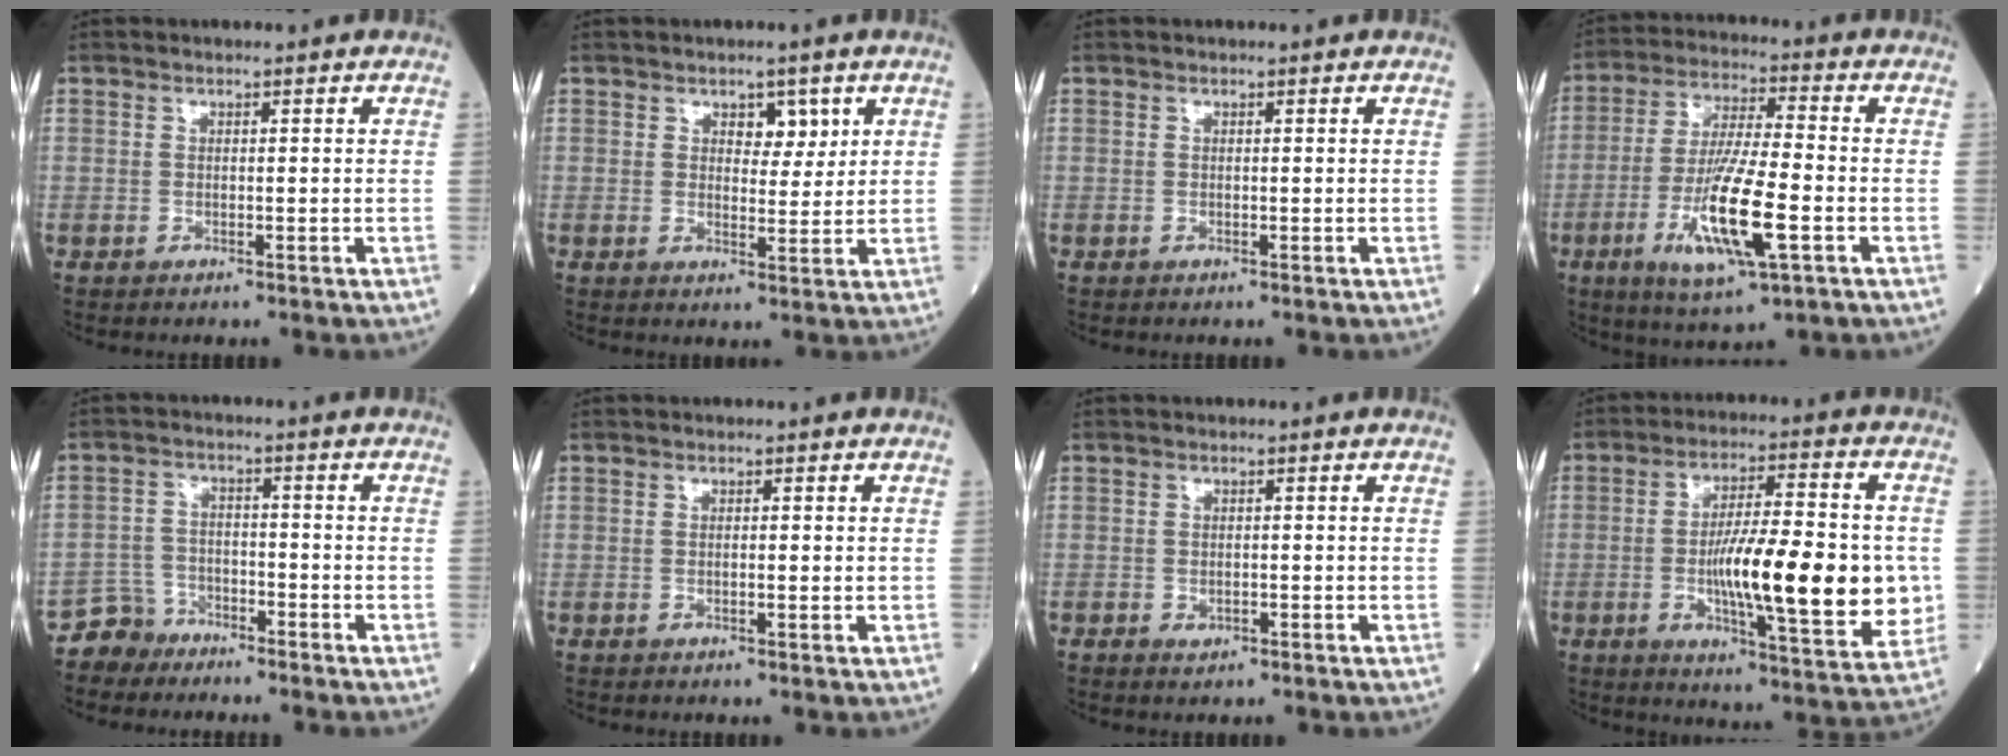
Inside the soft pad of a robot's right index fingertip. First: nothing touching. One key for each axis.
{"total": 3.5, "fx": 1.8, "fy": 2.0, "fz": 2.3, "tx": -0.022, "ty": 0.001, "tz": 0.025}
{"total": 0.0}
{"total": 13.6, "fx": -4.2, "fy": 1.8, "fz": 12.8, "tx": -0.252, "ty": -0.018, "tz": -0.071}
{"total": 4.4, "fx": -3.7, "fy": 2.3, "fz": -0.7, "tx": 0.015, "ty": 0.005, "tz": -0.073}
{"total": 0.7, "fx": 0.0, "fy": 0.2, "fz": 0.7, "tx": -0.013, "ty": -0.001, "tz": 0.000}
{"total": 1.3, "fx": -0.7, "fy": 0.8, "fz": 0.7, "tx": -0.011, "ty": 0.001, "tz": -0.006}
{"total": 17.7, "fx": -1.9, "fy": 3.4, "fz": 17.2, "tx": -0.271, "ty": -0.006, "tz": -0.027}